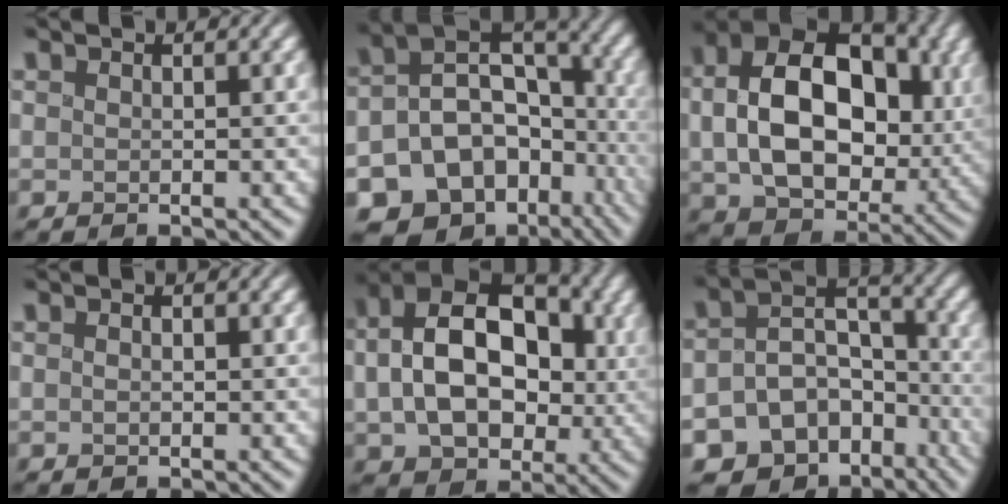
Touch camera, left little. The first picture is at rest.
{"total": 16.5, "force": [-7.9, 11.8, 8.3], "torque": [-0.130, 0.002, -0.102]}
{"total": 14.6, "force": [0.7, 10.4, 10.3], "torque": [-0.178, -0.009, 0.018]}
{"total": 0.7, "force": [-0.3, 0.4, 0.5], "torque": [-0.007, -0.002, -0.004]}
{"total": 12.5, "force": [0.3, 8.7, 9.0], "torque": [-0.153, 0.003, 0.004]}
{"total": 12.0, "force": [-7.7, 8.1, 4.4], "torque": [-0.056, -0.018, -0.112]}